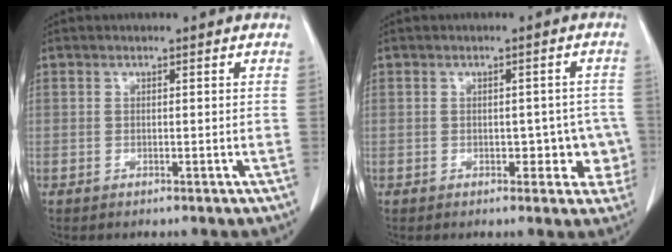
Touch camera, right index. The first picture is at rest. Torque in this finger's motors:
{"motor_torque": [0.07, 0.12, 0.04, 0.01]}